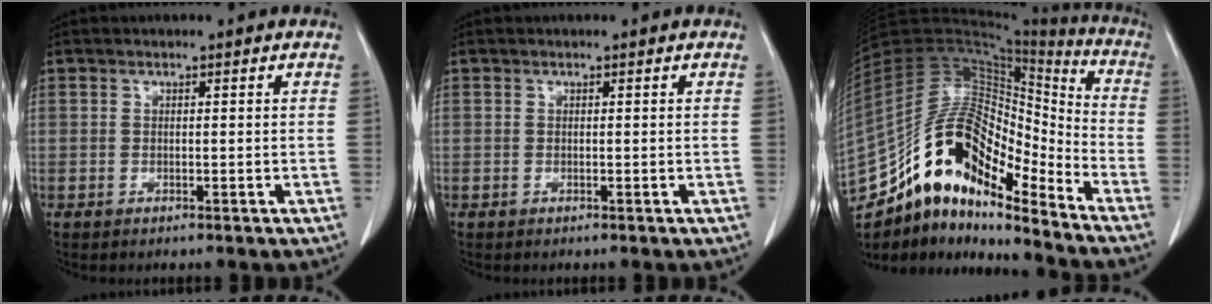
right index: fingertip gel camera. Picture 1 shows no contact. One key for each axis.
{"total": 0.0}
{"total": 19.3, "fx": -13.8, "fy": 6.0, "fz": 12.0, "tx": -0.206, "ty": 0.054, "tz": -0.238}